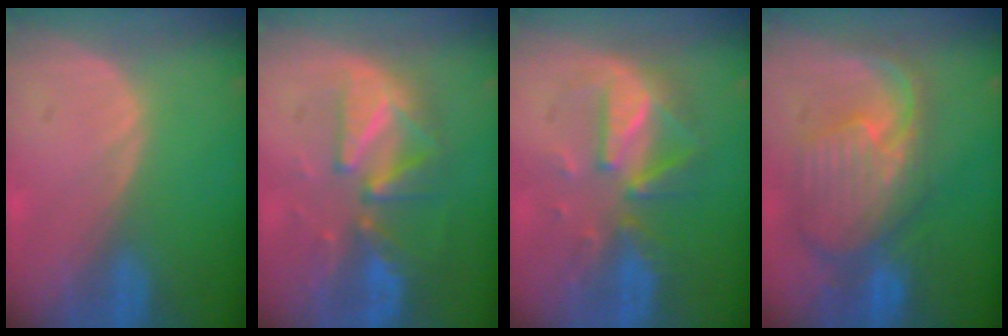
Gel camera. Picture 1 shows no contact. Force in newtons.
{"total": 9.7, "press": 8.6, "slide": 4.4}
{"total": 8.1, "press": 7.9, "slide": 2.0}
{"total": 10.9, "press": 9.6, "slide": 5.2}